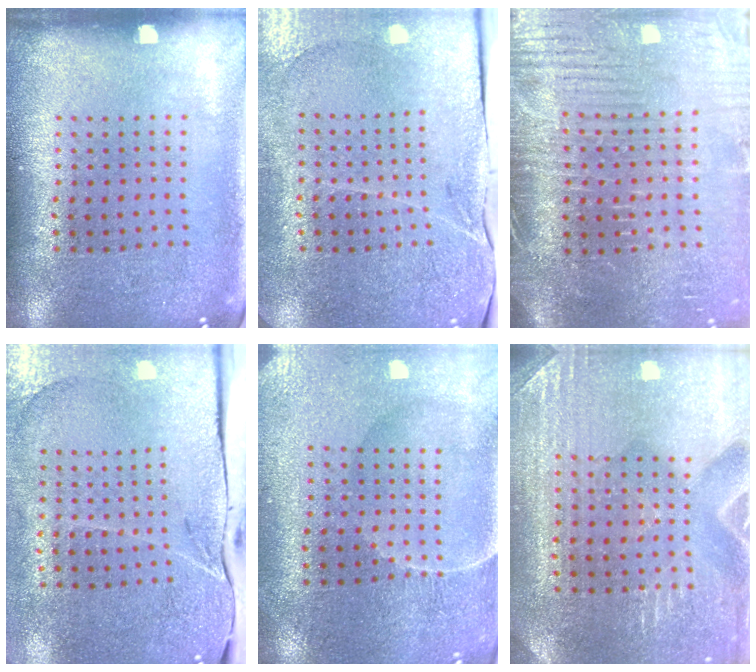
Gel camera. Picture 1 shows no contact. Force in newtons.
{"total": 3.4, "press": 3.3, "slide": 0.4}
{"total": 4.2, "press": 3.9, "slide": 1.6}
{"total": 3.9, "press": 3.3, "slide": 2.0}
{"total": 0.7, "press": 0.6, "slide": 0.4}
{"total": 3.0, "press": 3.0, "slide": 0.2}